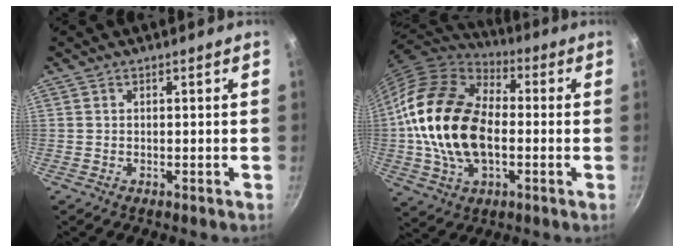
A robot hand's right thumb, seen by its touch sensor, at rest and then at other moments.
{"total": 22.2, "force": [-1.1, 14.2, 17.0], "torque": [-0.302, 0.028, -0.027]}